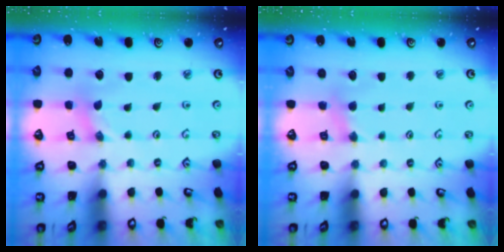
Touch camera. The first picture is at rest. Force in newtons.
{"total": 3.7, "press": 3.7, "slide": 0.5}